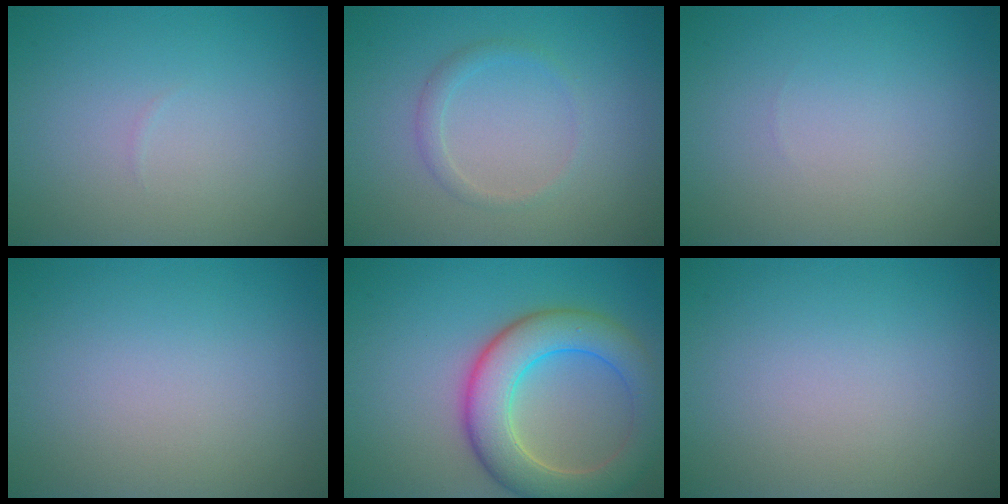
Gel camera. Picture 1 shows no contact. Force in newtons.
{"total": 1.3, "press": 1.3, "slide": 0.1}
{"total": 0.0}
{"total": 0.0}
{"total": 7.5, "press": 7.5, "slide": 0.4}
{"total": 0.0}